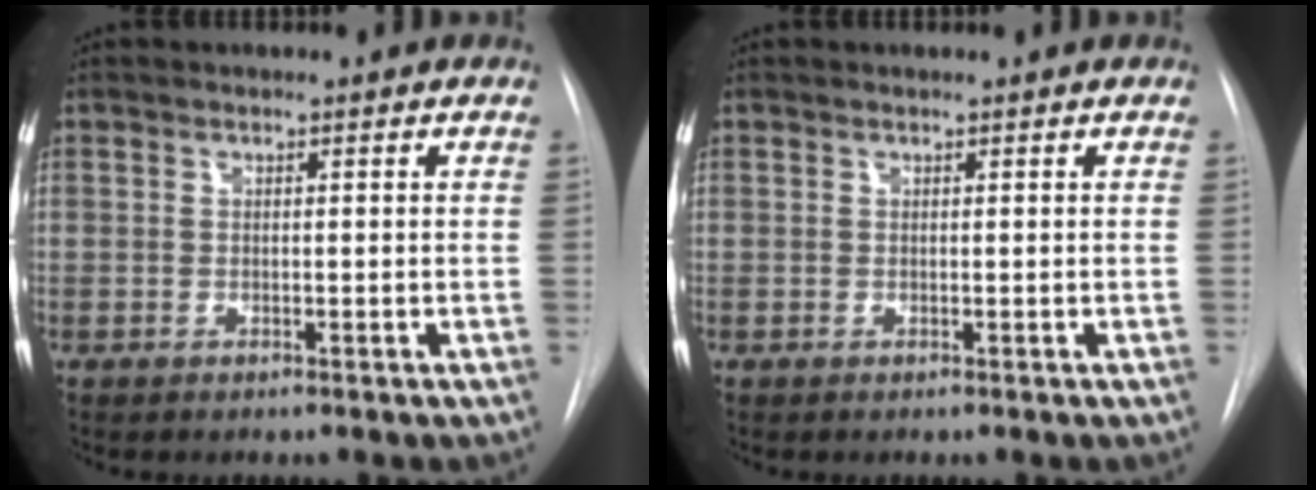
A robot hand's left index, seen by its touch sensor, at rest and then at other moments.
{"total": 0.0}